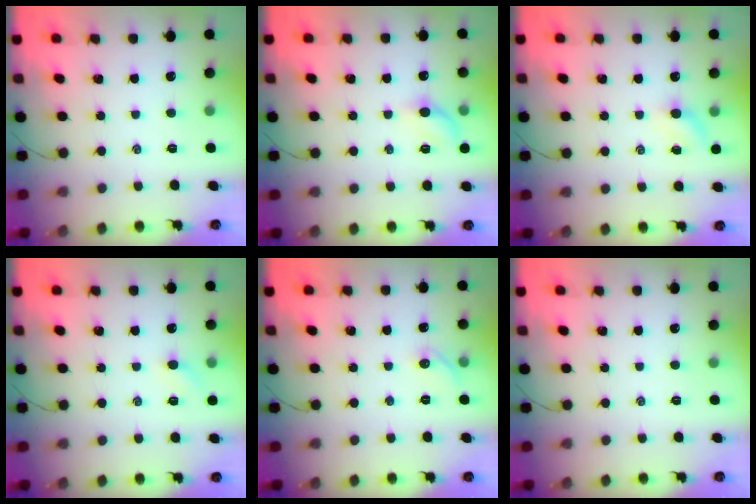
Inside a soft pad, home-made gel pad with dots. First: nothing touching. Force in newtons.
{"total": 6.2, "press": 6.1, "slide": 0.9}
{"total": 5.7, "press": 5.6, "slide": 1.2}
{"total": 4.5, "press": 4.3, "slide": 1.4}
{"total": 4.9, "press": 4.7, "slide": 1.3}
{"total": 0.0}